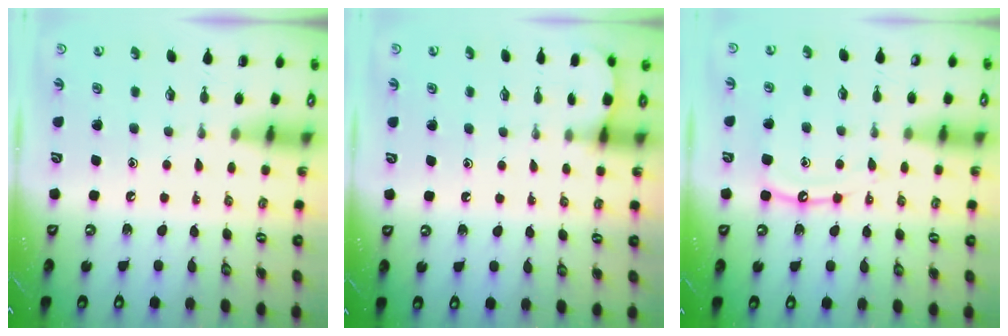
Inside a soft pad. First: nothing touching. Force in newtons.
{"total": 2.5, "press": 2.5, "slide": 0.3}
{"total": 10.0, "press": 9.9, "slide": 0.9}